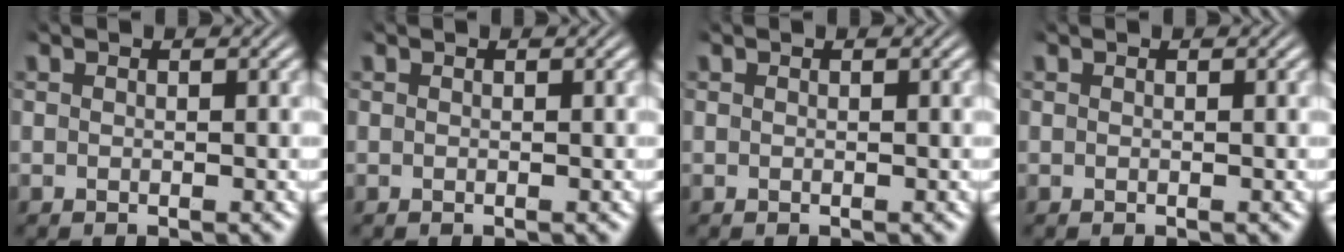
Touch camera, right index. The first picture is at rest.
{"total": 0.0}
{"total": 0.0}
{"total": 0.0}